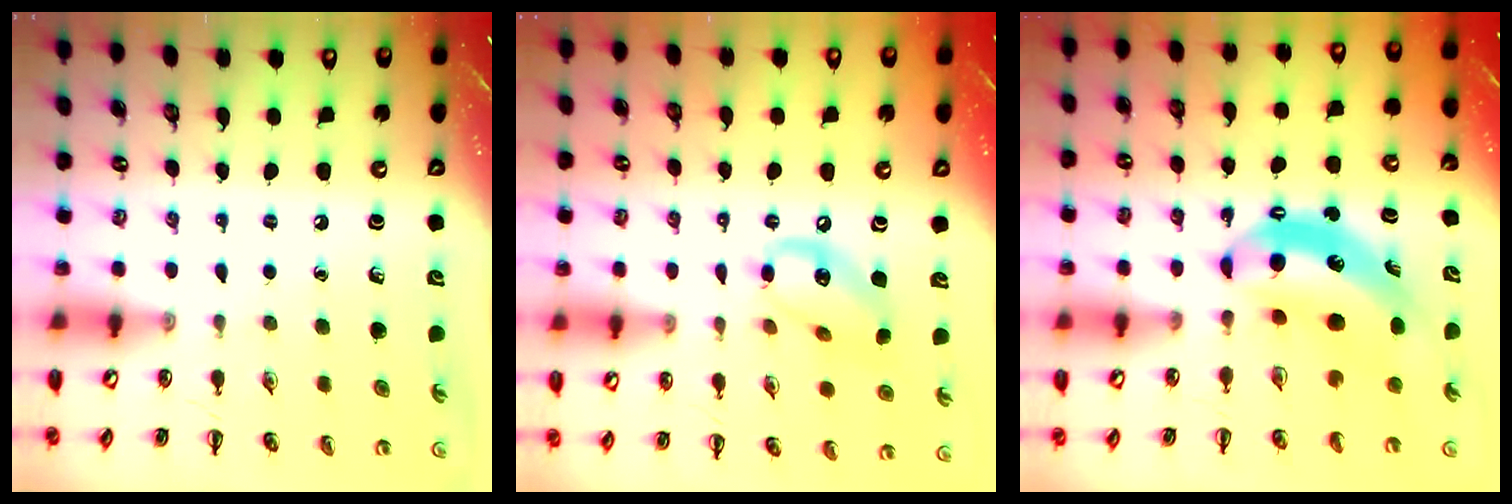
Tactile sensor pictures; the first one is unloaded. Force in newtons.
{"total": 11.6, "press": 11.4, "slide": 2.4}
{"total": 7.5, "press": 7.3, "slide": 1.9}